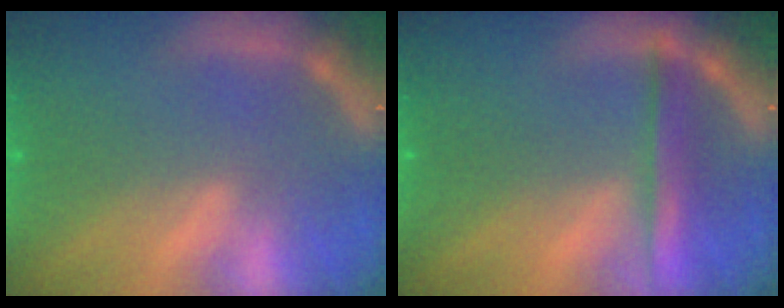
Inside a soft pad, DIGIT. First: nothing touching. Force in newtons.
{"total": 3.5}